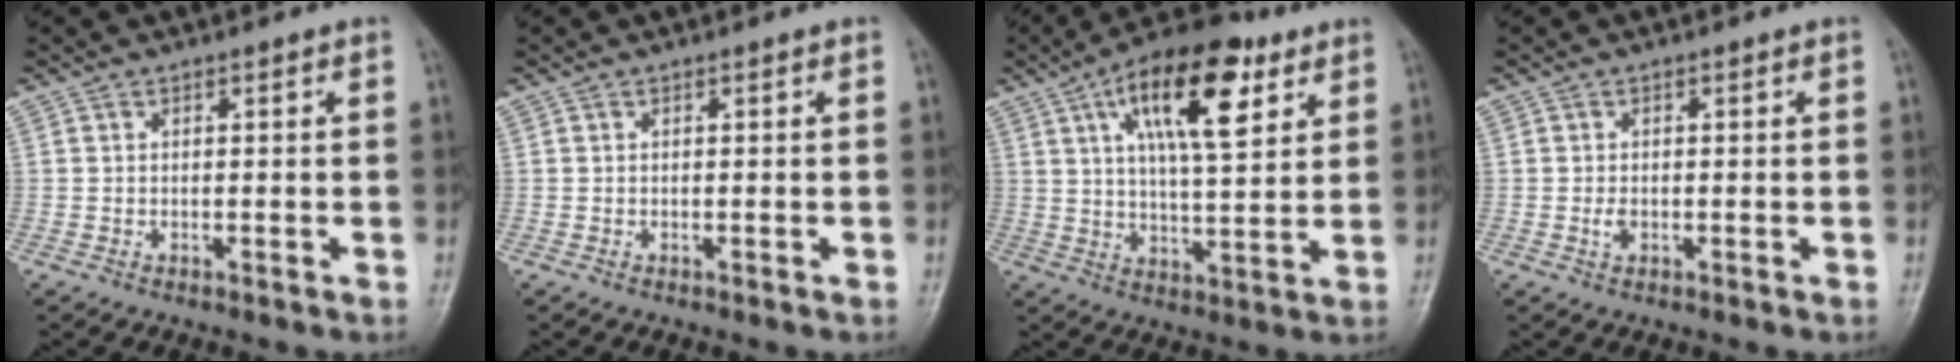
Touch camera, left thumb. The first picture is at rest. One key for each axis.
{"total": 0.0}
{"total": 17.6, "fx": 7.7, "fy": 6.9, "fz": 14.2, "tx": -0.205, "ty": -0.015, "tz": 0.120}
{"total": 1.6, "fx": -0.3, "fy": 1.1, "fz": 1.2, "tx": -0.020, "ty": -0.001, "tz": -0.007}